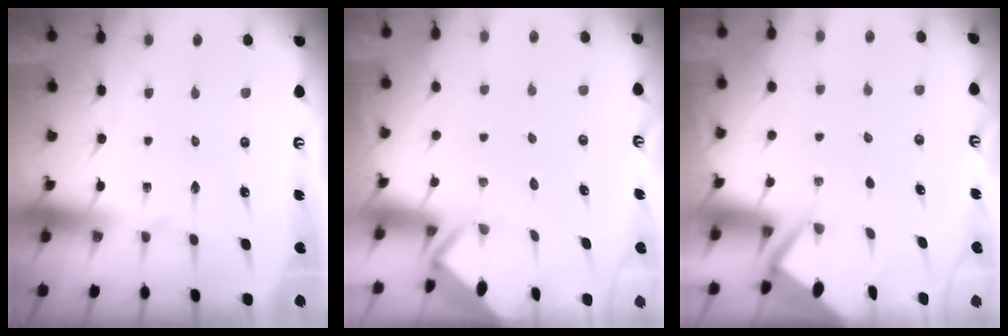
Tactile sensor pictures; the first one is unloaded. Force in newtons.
{"total": 3.2, "press": 3.2, "slide": 0.2}
{"total": 2.7, "press": 2.7, "slide": 0.3}